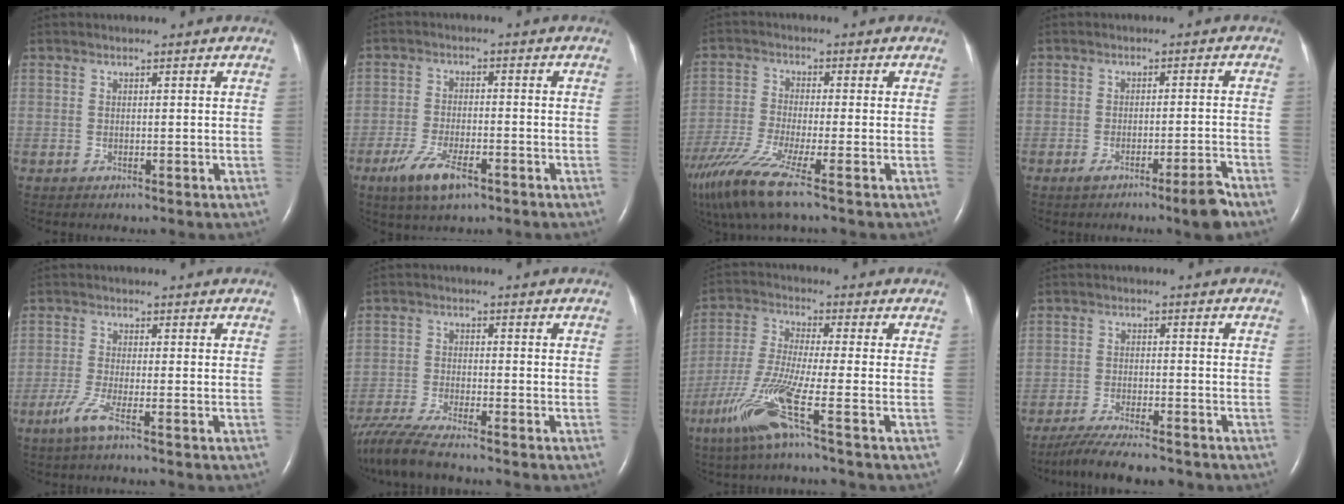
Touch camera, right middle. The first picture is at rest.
{"total": 6.8, "force": [-4.0, 1.9, 5.1], "torque": [-0.111, -0.013, -0.068]}
{"total": 11.8, "force": [-8.0, 0.2, 8.7], "torque": [-0.176, -0.034, -0.151]}
{"total": 4.7, "force": [-3.3, -0.5, 3.3], "torque": [-0.049, -0.006, -0.056]}
{"total": 3.3, "force": [-2.0, -0.2, 2.6], "torque": [-0.061, -0.010, -0.048]}
{"total": 8.5, "force": [-7.4, -0.2, 4.2], "torque": [-0.082, -0.028, -0.135]}
{"total": 10.3, "force": [-5.2, -1.0, 8.8], "torque": [-0.188, -0.026, -0.112]}
{"total": 10.6, "force": [-9.2, 1.9, 4.9], "torque": [-0.077, -0.015, -0.142]}